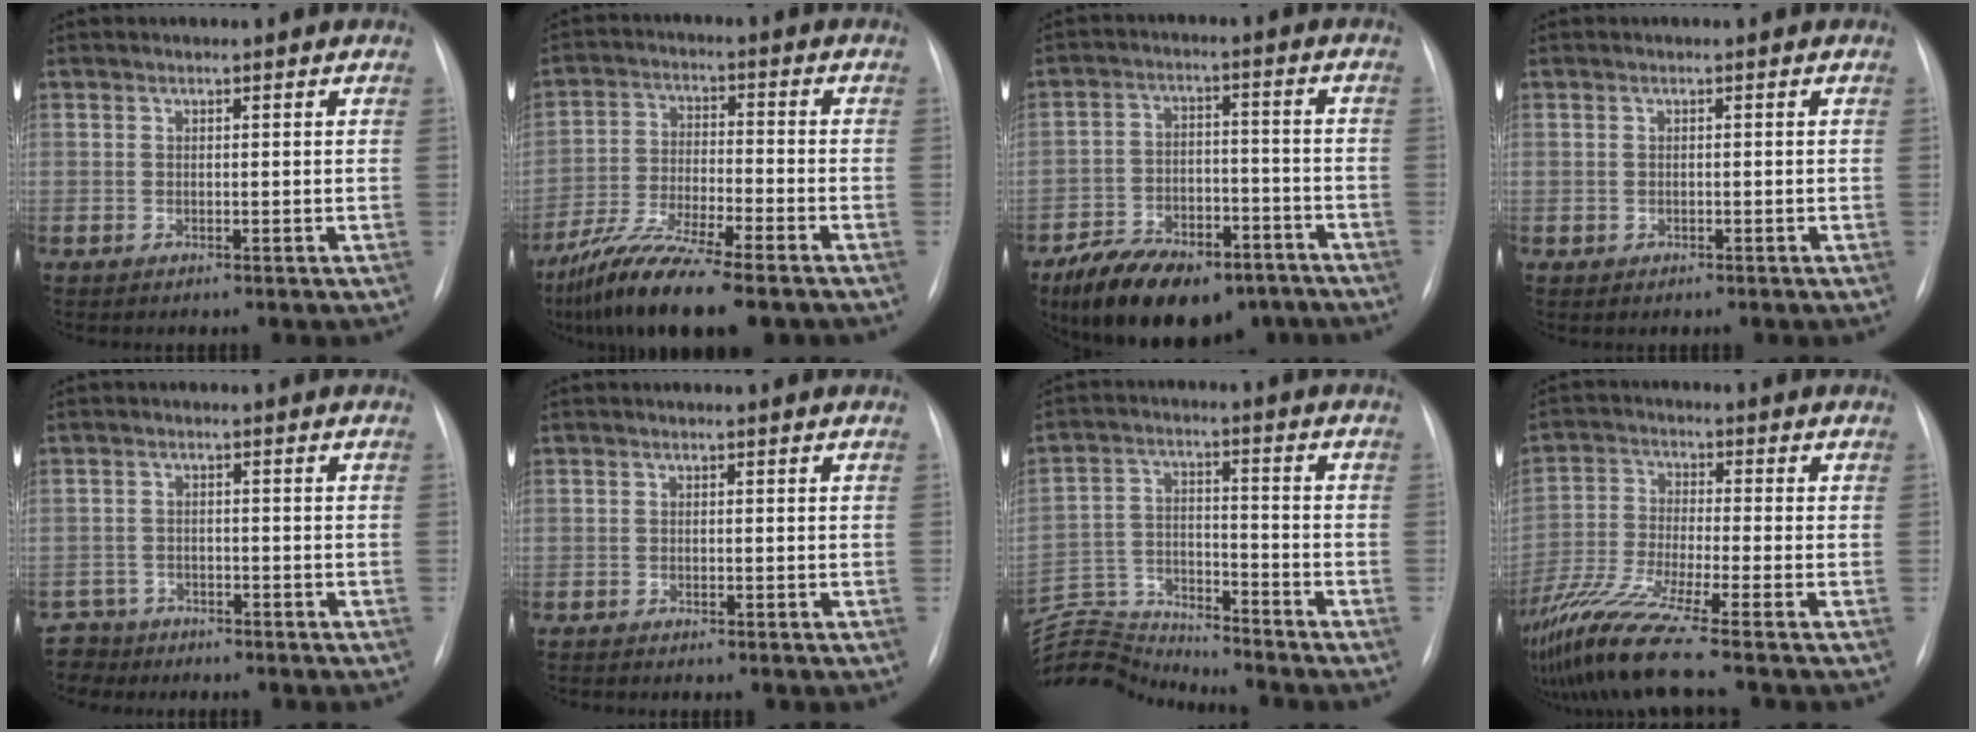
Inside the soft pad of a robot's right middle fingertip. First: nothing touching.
{"total": 12.2, "force": [-9.3, 0.5, 8.0], "torque": [-0.154, -0.034, -0.163]}
{"total": 16.2, "force": [-11.9, 7.2, 8.3], "torque": [-0.142, 0.012, -0.188]}
{"total": 0.0}
{"total": 4.3, "force": [-3.8, 1.7, -1.2], "torque": [0.019, -0.006, -0.072]}
{"total": 0.9, "force": [-0.8, -0.2, 0.3], "torque": [-0.008, -0.004, -0.013]}
{"total": 13.6, "force": [-13.6, -0.2, 0.2], "torque": [-0.017, 0.022, -0.245]}
{"total": 12.5, "force": [-9.6, -1.9, 7.8], "torque": [-0.160, -0.040, -0.177]}